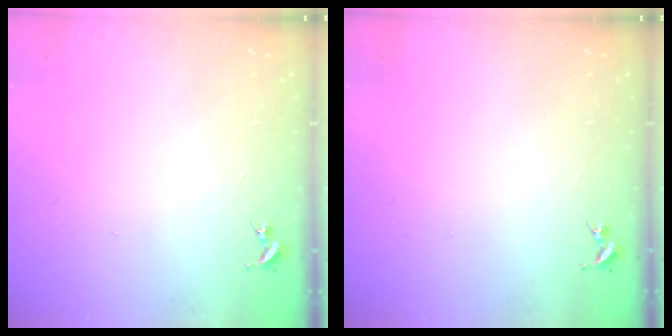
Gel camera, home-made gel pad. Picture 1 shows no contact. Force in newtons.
{"total": 0.0}